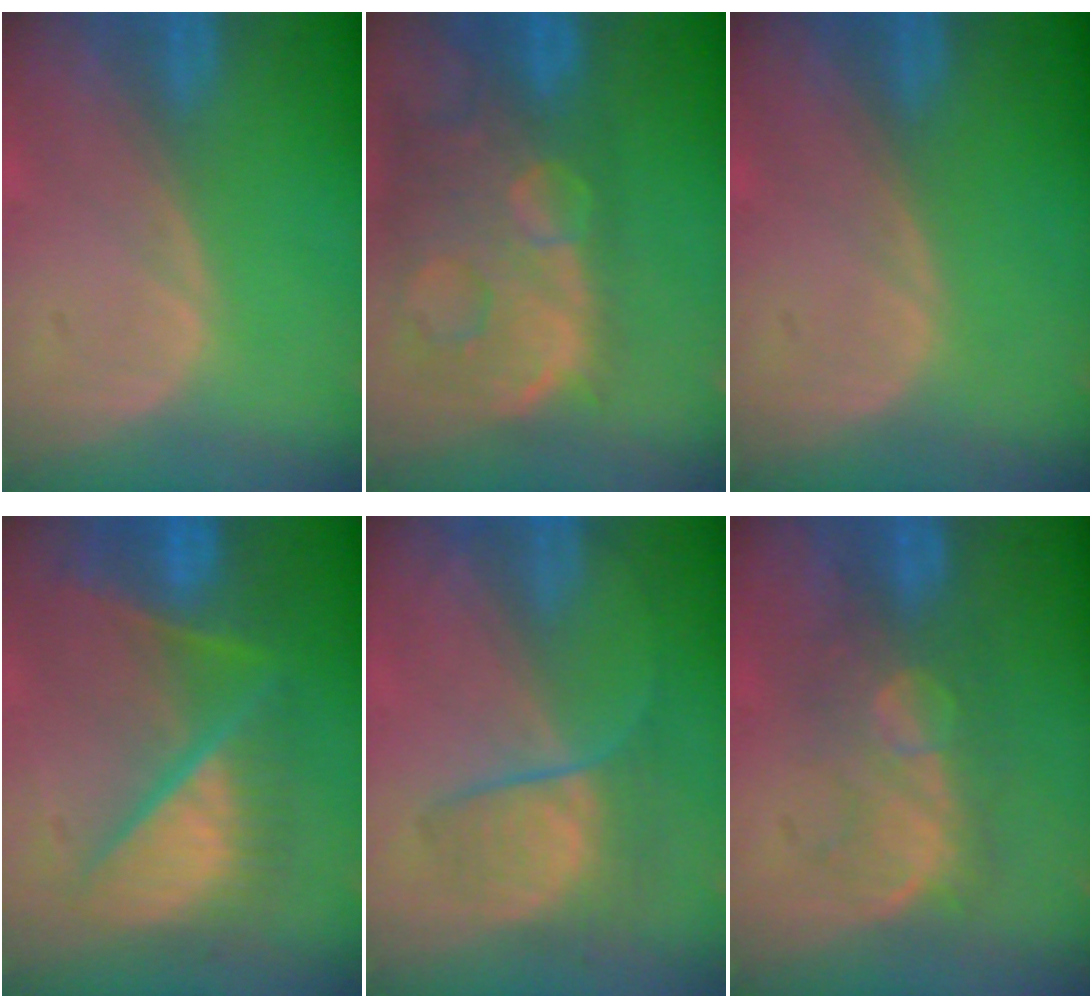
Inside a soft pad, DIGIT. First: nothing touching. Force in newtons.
{"total": 14.3, "press": 11.6, "slide": 8.4}
{"total": 0.0}
{"total": 10.6, "press": 10.5, "slide": 1.4}
{"total": 6.8, "press": 6.3, "slide": 2.7}
{"total": 7.8, "press": 7.7, "slide": 1.6}